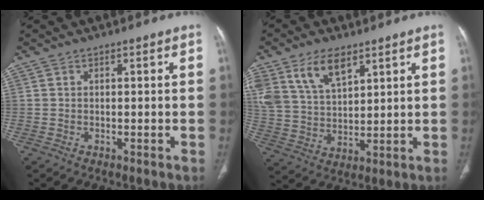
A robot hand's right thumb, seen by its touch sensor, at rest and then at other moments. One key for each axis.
{"total": 11.1, "fx": 6.6, "fy": 5.8, "fz": 6.8, "tx": -0.117, "ty": -0.022, "tz": 0.138}